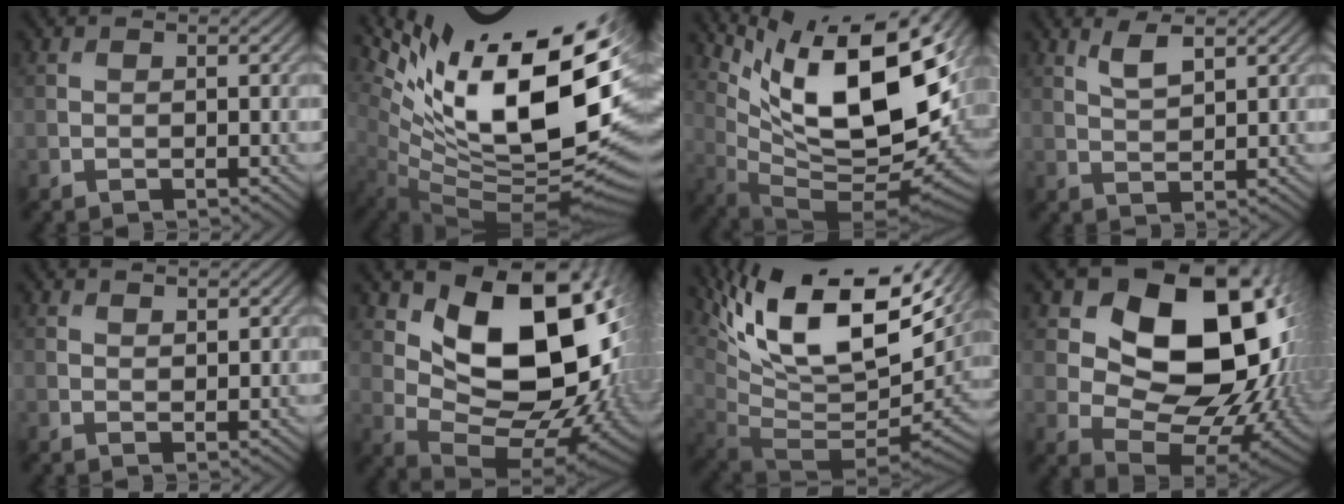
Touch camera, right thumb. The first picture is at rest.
{"total": 18.2, "force": [6.3, 6.8, 15.6], "torque": [-0.269, -0.001, 0.124]}
{"total": 17.2, "force": [6.6, 6.1, 14.7], "torque": [-0.263, 0.008, 0.129]}
{"total": 3.1, "force": [2.0, 0.9, 2.2], "torque": [-0.051, -0.001, 0.043]}
{"total": 1.0, "force": [0.9, 0.2, 0.3], "torque": [-0.010, -0.002, 0.019]}
{"total": 15.8, "force": [4.4, 9.1, 12.2], "torque": [-0.189, -0.014, 0.093]}
{"total": 17.7, "force": [8.6, 7.3, 13.6], "torque": [-0.249, 0.008, 0.168]}
{"total": 18.2, "force": [5.4, 12.2, 12.4], "torque": [-0.188, -0.006, 0.106]}